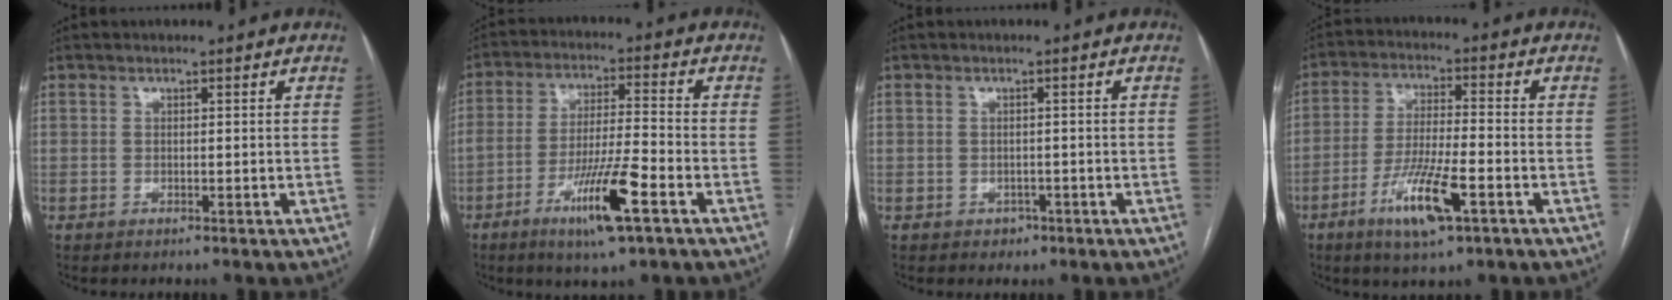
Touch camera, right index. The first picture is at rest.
{"total": 11.1, "force": [-5.5, 0.6, 9.6], "torque": [-0.178, -0.013, -0.097]}
{"total": 1.6, "force": [-0.8, 1.4, 0.4], "torque": [-0.002, 0.004, -0.008]}
{"total": 10.3, "force": [-4.9, 1.7, 8.9], "torque": [-0.175, -0.013, -0.086]}